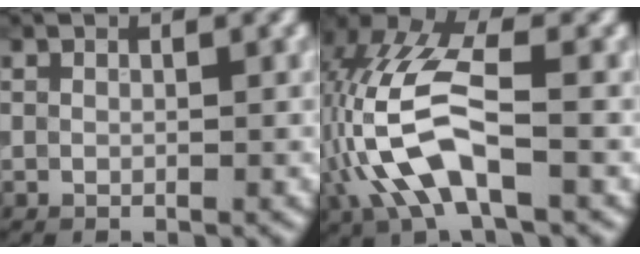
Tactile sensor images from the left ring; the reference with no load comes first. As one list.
[{"total": 8.6, "force": [-2.3, 3.7, 7.4], "torque": [-0.172, 0.016, -0.050]}]